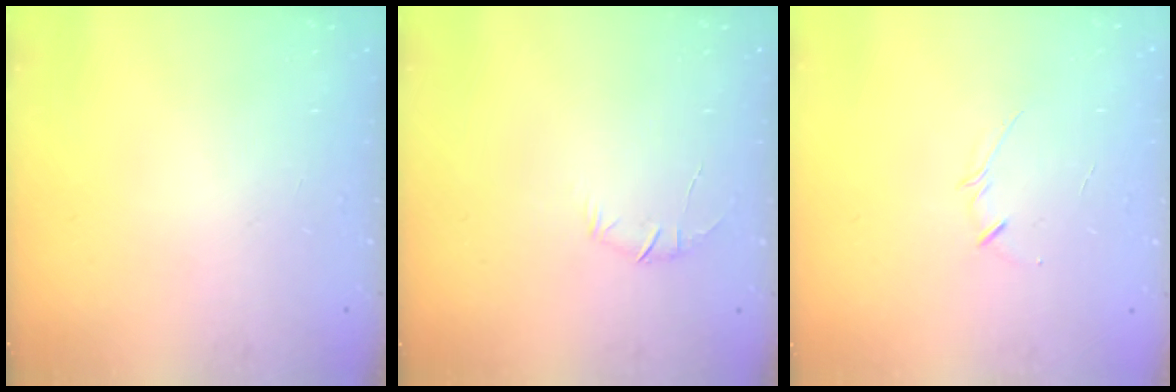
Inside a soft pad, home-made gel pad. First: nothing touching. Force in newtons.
{"total": 5.2, "press": 5.0, "slide": 1.4}
{"total": 2.5, "press": 2.4, "slide": 0.5}